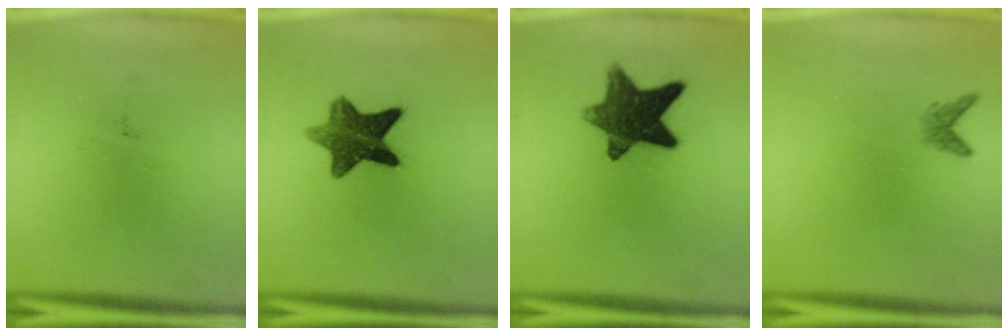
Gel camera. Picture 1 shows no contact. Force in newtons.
{"total": 10.1}
{"total": 12.3}
{"total": 1.4}